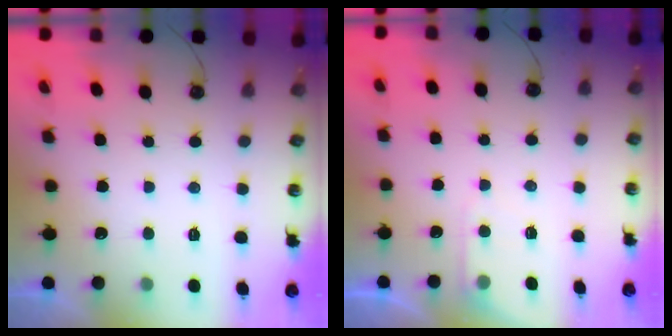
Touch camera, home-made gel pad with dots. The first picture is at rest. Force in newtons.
{"total": 4.3, "press": 4.2, "slide": 0.6}